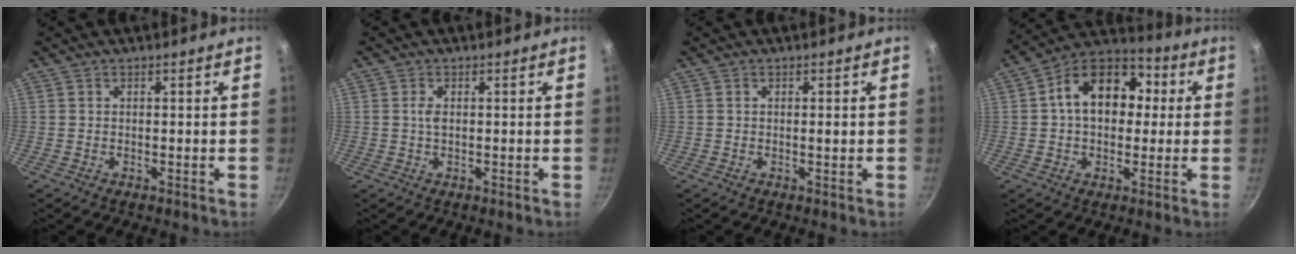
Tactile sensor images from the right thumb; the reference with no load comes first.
{"total": 1.6, "force": [0.2, 0.9, 1.4], "torque": [-0.027, 0.002, 0.004]}
{"total": 0.8, "force": [0.1, 0.3, 0.8], "torque": [-0.012, 0.001, 0.001]}
{"total": 15.9, "force": [2.4, 11.3, 11.0], "torque": [-0.132, 0.032, 0.017]}